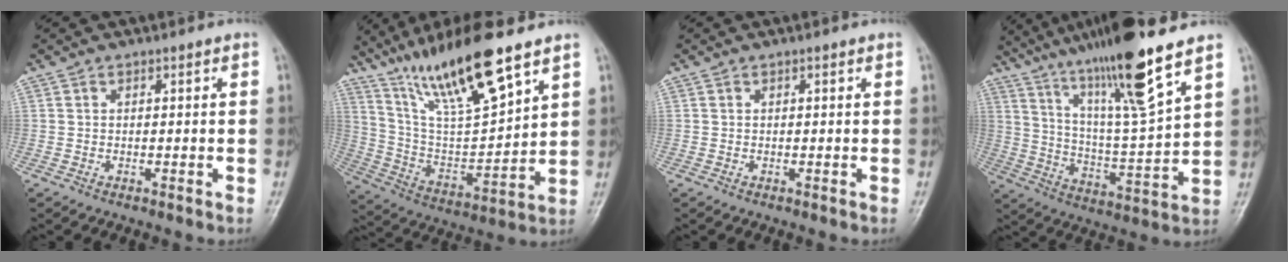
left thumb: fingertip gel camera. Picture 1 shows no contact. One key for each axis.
{"total": 19.6, "fx": 13.2, "fy": 4.0, "fz": 13.9, "tx": -0.230, "ty": -0.056, "tz": 0.251}
{"total": 0.0}
{"total": 18.6, "fx": 12.8, "fy": 1.0, "fz": 13.4, "tx": -0.223, "ty": -0.059, "tz": 0.225}